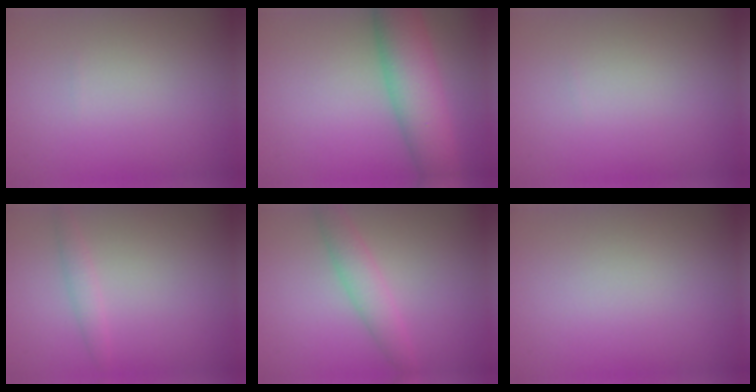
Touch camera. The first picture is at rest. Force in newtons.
{"total": 7.5, "press": 7.5, "slide": 0.2}
{"total": 0.0}
{"total": 1.2, "press": 1.2, "slide": 0.1}
{"total": 2.7, "press": 2.7, "slide": 0.1}
{"total": 0.0}